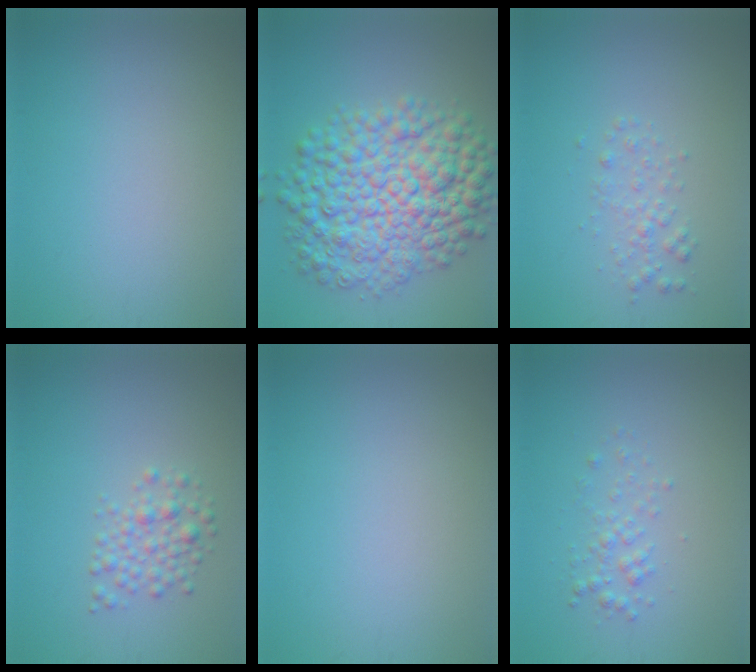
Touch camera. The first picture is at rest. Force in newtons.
{"total": 10.8, "press": 10.8, "slide": 0.1}
{"total": 1.5, "press": 1.5, "slide": 0.0}
{"total": 2.3, "press": 2.3, "slide": 0.1}
{"total": 0.0}
{"total": 1.5, "press": 1.5, "slide": 0.1}